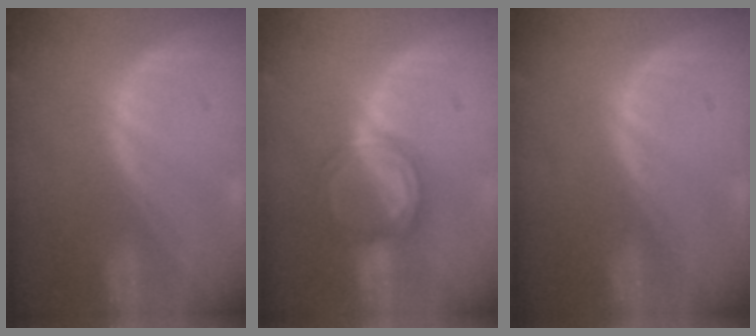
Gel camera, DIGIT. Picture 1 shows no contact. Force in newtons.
{"total": 5.4, "press": 5.3, "slide": 0.8}
{"total": 0.0}